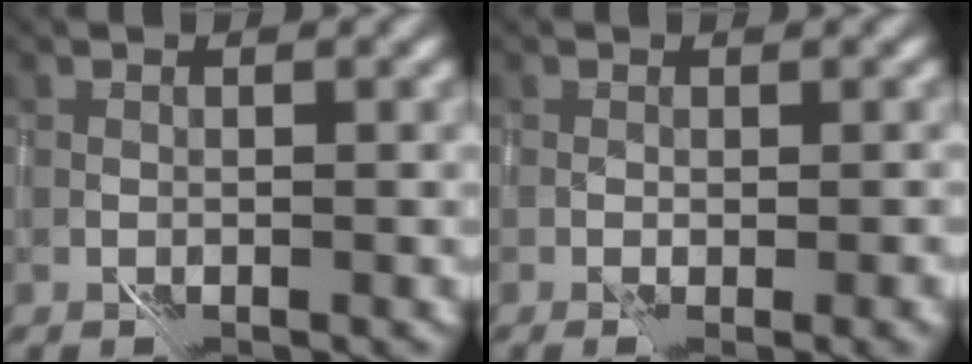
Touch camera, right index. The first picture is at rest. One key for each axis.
{"total": 3.1, "fx": -1.1, "fy": 0.8, "fz": 2.8, "tx": -0.042, "ty": -0.003, "tz": -0.003}